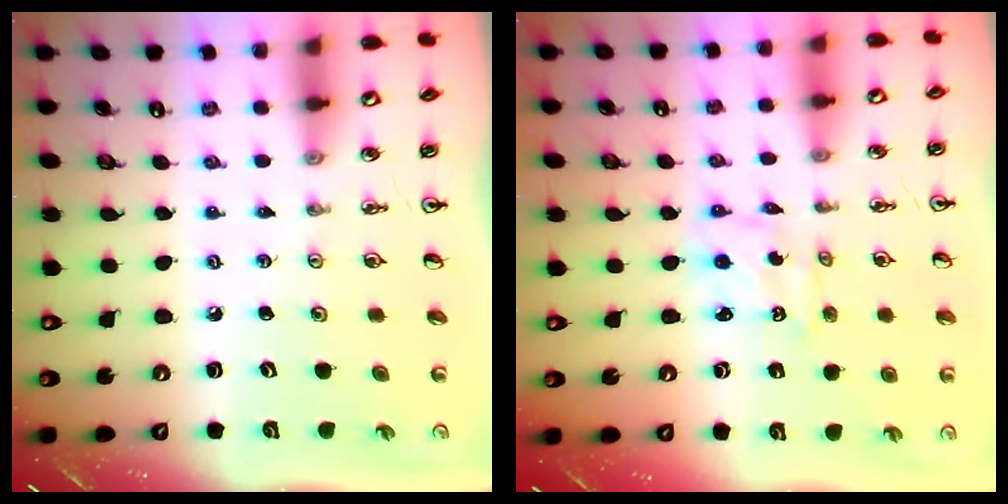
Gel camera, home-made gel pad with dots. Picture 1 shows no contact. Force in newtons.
{"total": 1.4, "press": 1.4, "slide": 0.2}